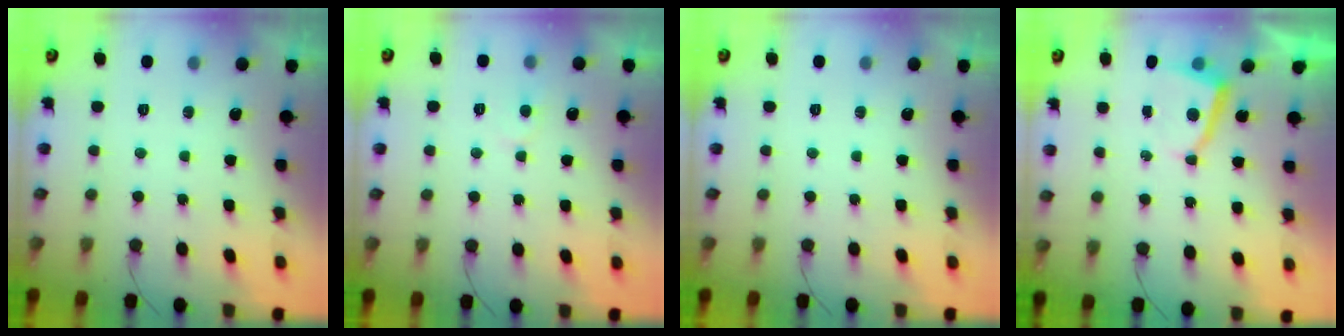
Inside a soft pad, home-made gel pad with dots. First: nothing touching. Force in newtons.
{"total": 5.6, "press": 5.6, "slide": 0.3}
{"total": 0.0}
{"total": 4.2, "press": 4.1, "slide": 0.5}